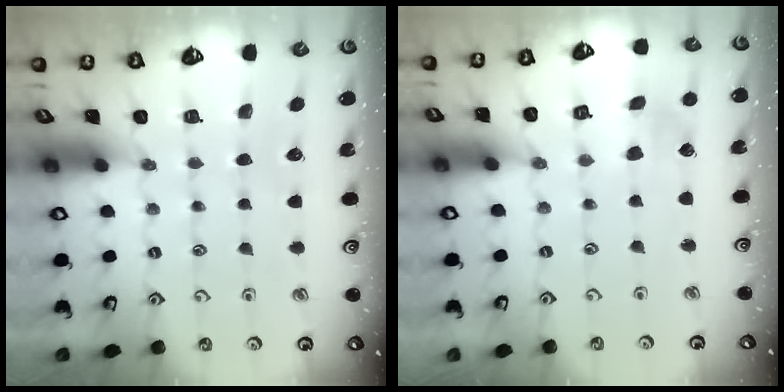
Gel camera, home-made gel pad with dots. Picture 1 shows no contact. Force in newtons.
{"total": 2.9, "press": 2.9, "slide": 0.6}